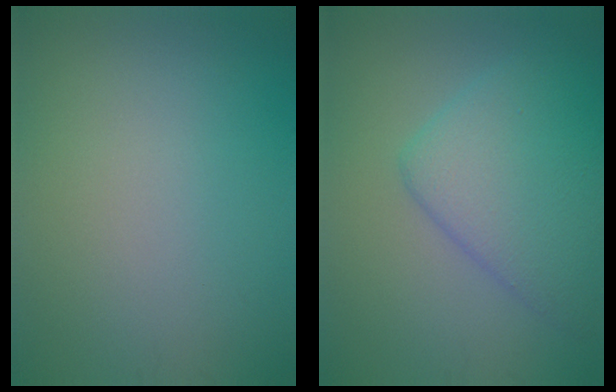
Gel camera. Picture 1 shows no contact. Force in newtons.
{"total": 6.7, "press": 6.7, "slide": 0.2}